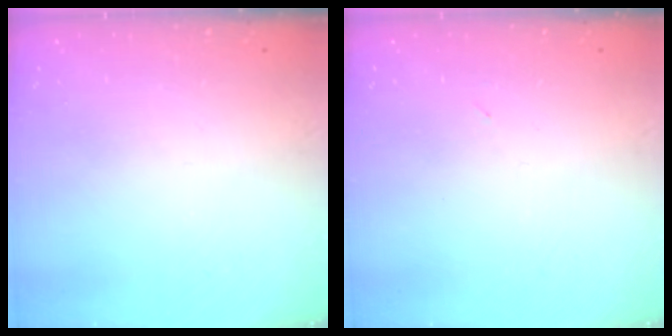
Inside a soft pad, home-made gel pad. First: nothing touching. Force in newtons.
{"total": 2.4, "press": 2.3, "slide": 0.8}